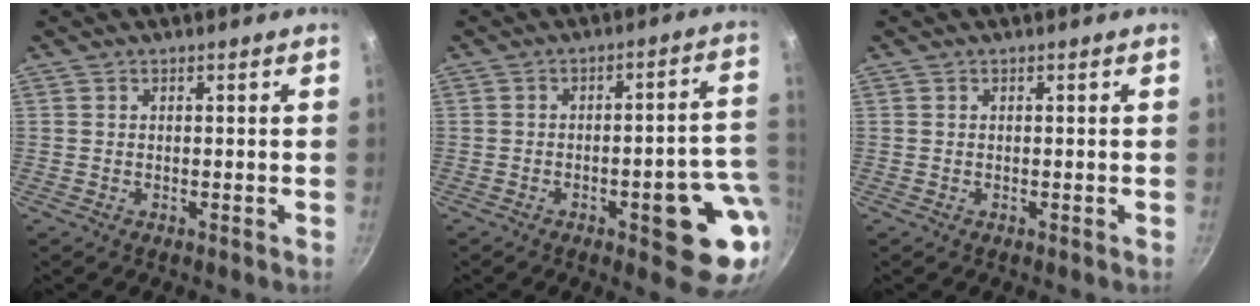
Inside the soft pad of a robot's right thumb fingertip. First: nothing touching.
{"total": 14.2, "force": [-4.2, 4.6, 12.7], "torque": [-0.107, 0.028, -0.054]}
{"total": 0.0}